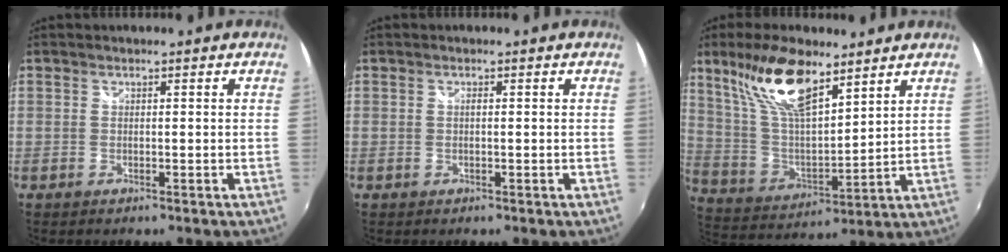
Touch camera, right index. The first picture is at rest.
{"total": 0.5, "force": [-0.1, 0.1, 0.5], "torque": [-0.010, 0.002, -0.003]}
{"total": 16.7, "force": [10.9, 5.7, 11.3], "torque": [-0.219, 0.019, 0.219]}